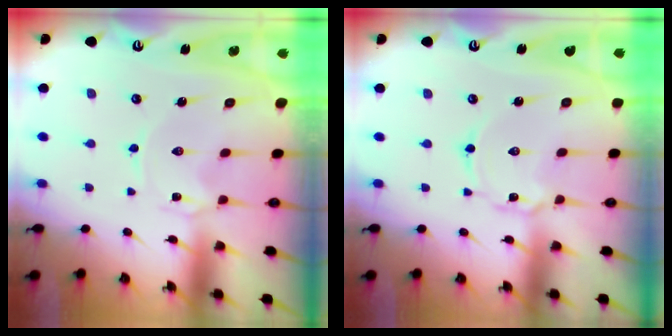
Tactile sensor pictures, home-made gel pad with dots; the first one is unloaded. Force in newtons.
{"total": 2.7, "press": 2.7, "slide": 0.4}